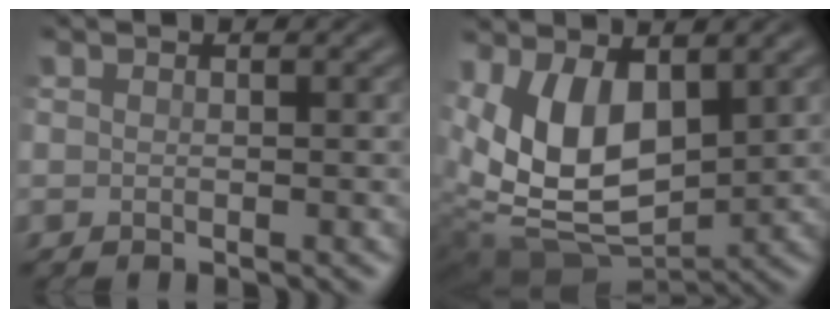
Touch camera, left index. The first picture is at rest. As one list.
[{"total": 9.8, "force": [2.3, 5.5, 7.7], "torque": [-0.160, -0.007, 0.039]}]